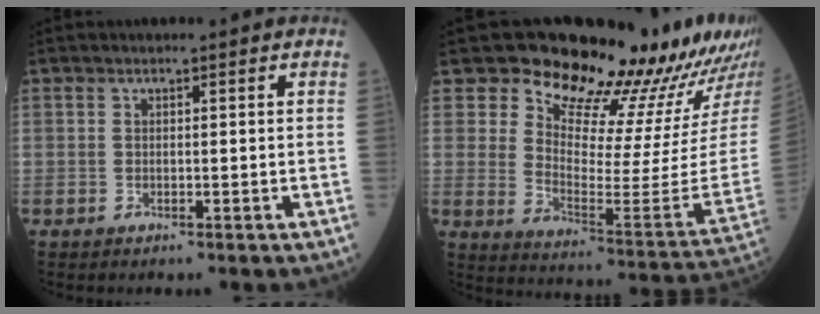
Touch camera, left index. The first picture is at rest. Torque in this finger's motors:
{"motor_torque": [1.49, -0.65, 0.34, 0.04]}